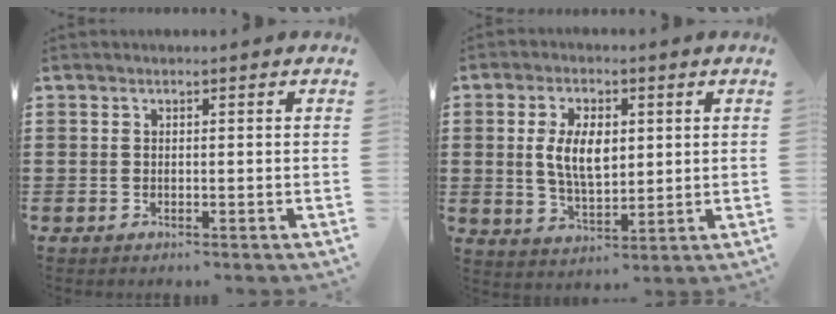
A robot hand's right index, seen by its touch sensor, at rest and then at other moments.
{"total": 7.2, "force": [0.9, 3.8, 6.1], "torque": [-0.121, 0.008, 0.012]}